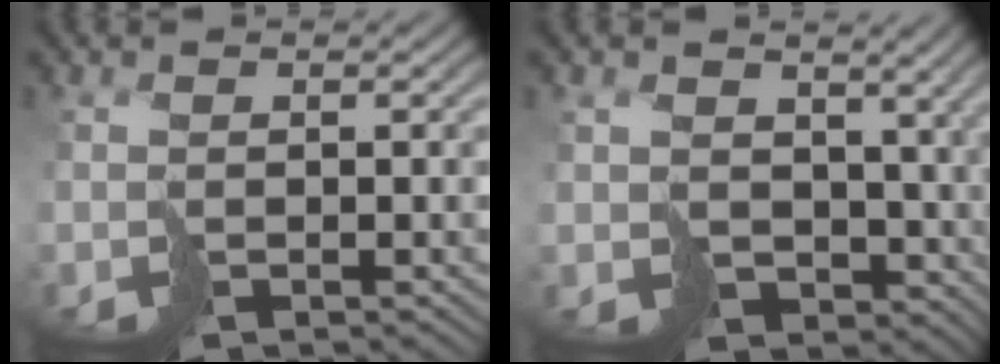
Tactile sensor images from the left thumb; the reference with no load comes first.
{"total": 8.0, "force": [0.6, 6.1, 5.2], "torque": [-0.122, -0.030, 0.010]}